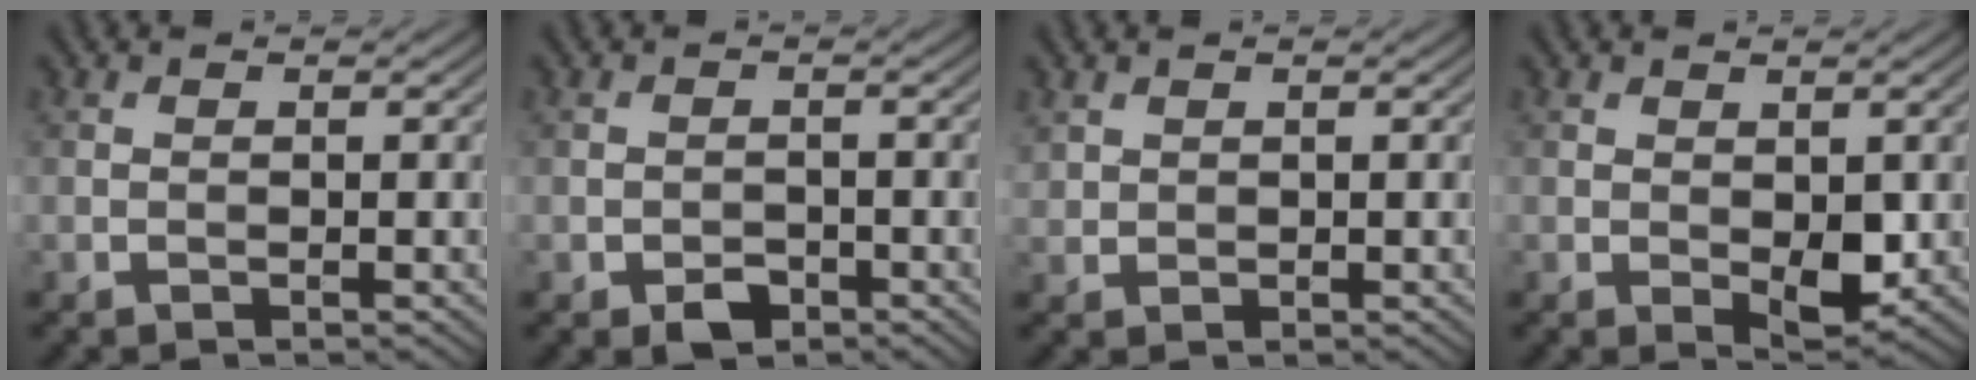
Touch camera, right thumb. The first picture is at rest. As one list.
[{"total": 2.4, "force": [-1.5, 1.4, 1.1], "torque": [-0.018, 0.000, -0.028]}, {"total": 1.3, "force": [0.9, 0.9, 0.3], "torque": [-0.010, 0.000, 0.025]}, {"total": 3.3, "force": [0.0, 1.8, 2.7], "torque": [-0.047, -0.011, 0.006]}]